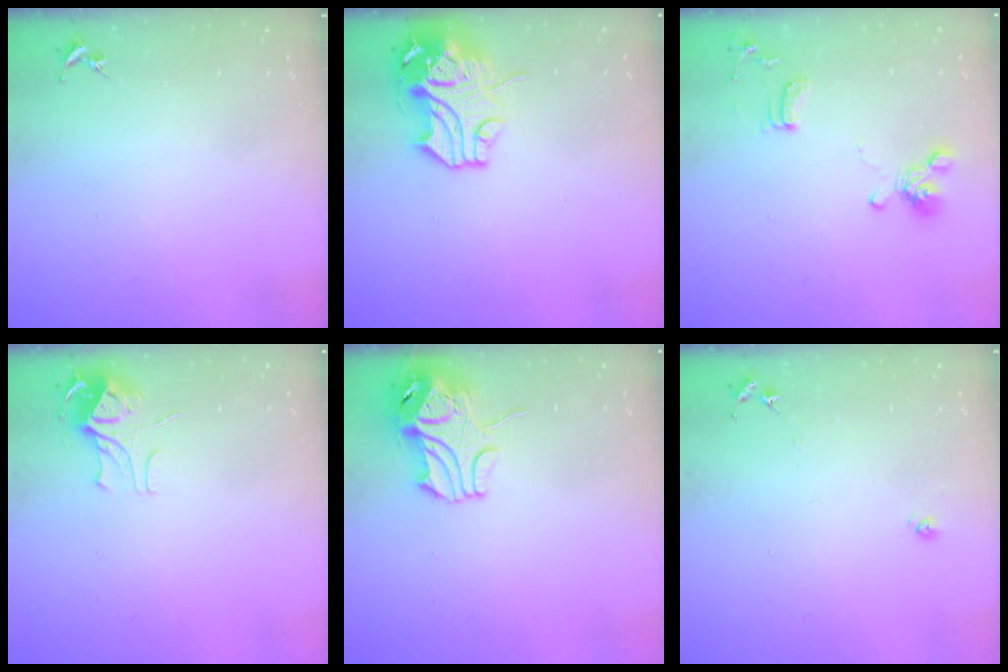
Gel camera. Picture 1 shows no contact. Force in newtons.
{"total": 13.9, "press": 13.7, "slide": 2.3}
{"total": 12.3, "press": 12.2, "slide": 1.8}
{"total": 8.8, "press": 8.8, "slide": 0.7}
{"total": 10.5, "press": 10.4, "slide": 1.5}
{"total": 5.9, "press": 5.9, "slide": 0.5}